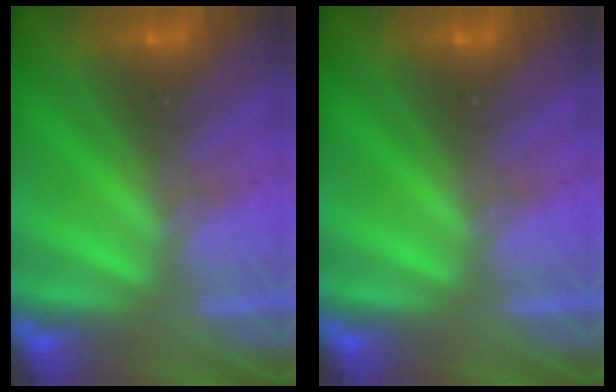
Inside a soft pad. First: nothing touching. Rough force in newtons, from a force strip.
{"total": 0.0}